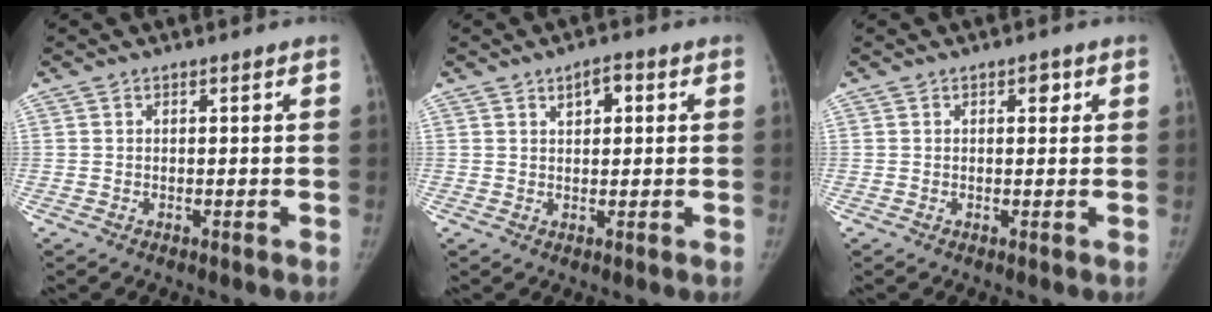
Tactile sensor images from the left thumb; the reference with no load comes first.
{"total": 3.4, "force": [1.4, 1.8, 2.5], "torque": [-0.024, 0.004, 0.020]}
{"total": 1.6, "force": [0.7, 1.0, 1.1], "torque": [-0.003, 0.002, 0.007]}